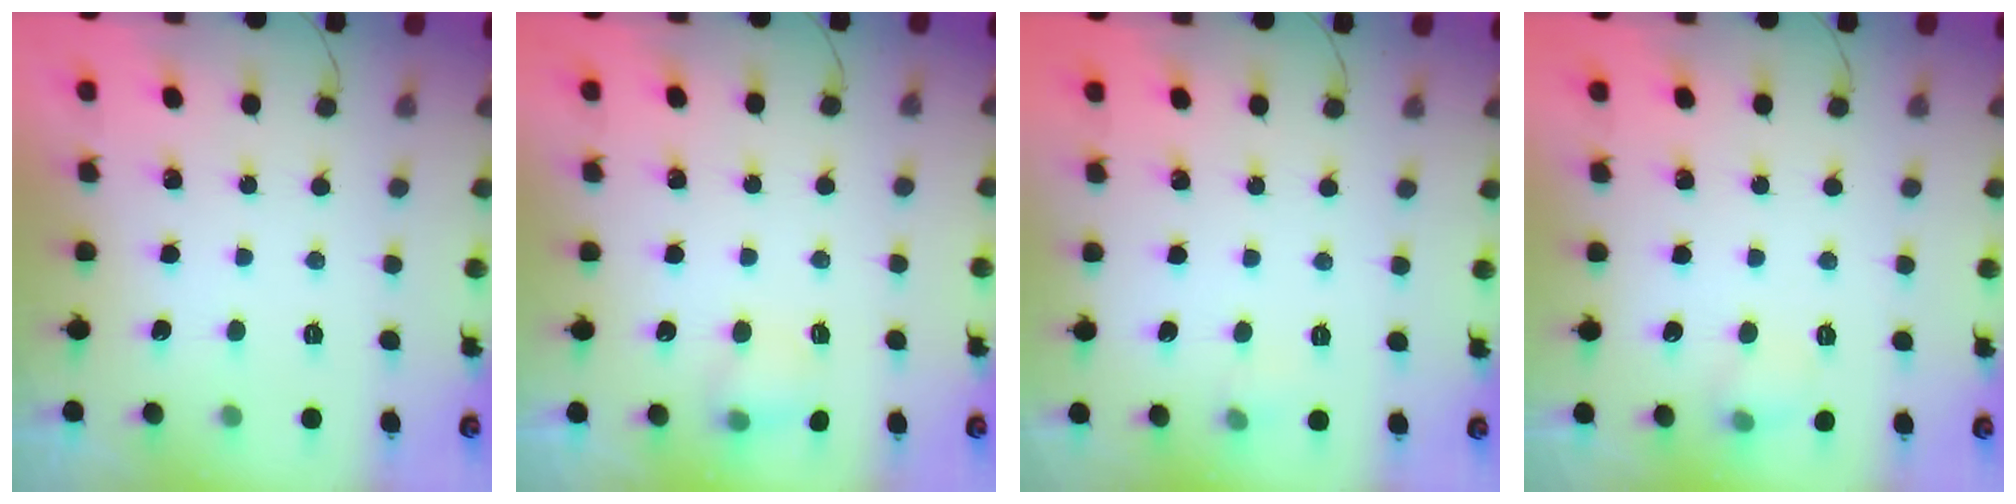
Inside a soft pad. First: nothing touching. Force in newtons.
{"total": 6.3, "press": 6.1, "slide": 1.6}
{"total": 3.4, "press": 3.2, "slide": 1.0}
{"total": 6.0, "press": 5.8, "slide": 1.5}